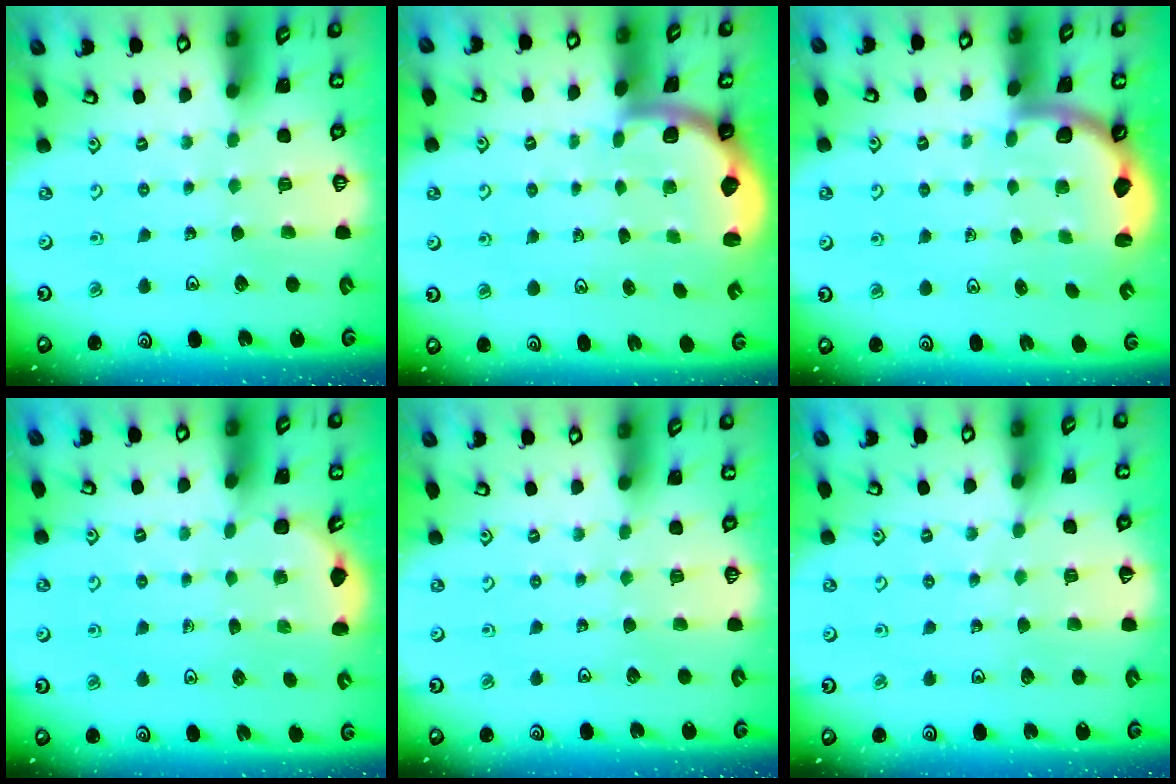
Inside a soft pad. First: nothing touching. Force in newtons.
{"total": 1.9, "press": 1.8, "slide": 0.5}
{"total": 2.6, "press": 2.5, "slide": 0.7}
{"total": 2.3, "press": 1.8, "slide": 1.4}
{"total": 0.0}
{"total": 3.5, "press": 3.5, "slide": 0.4}